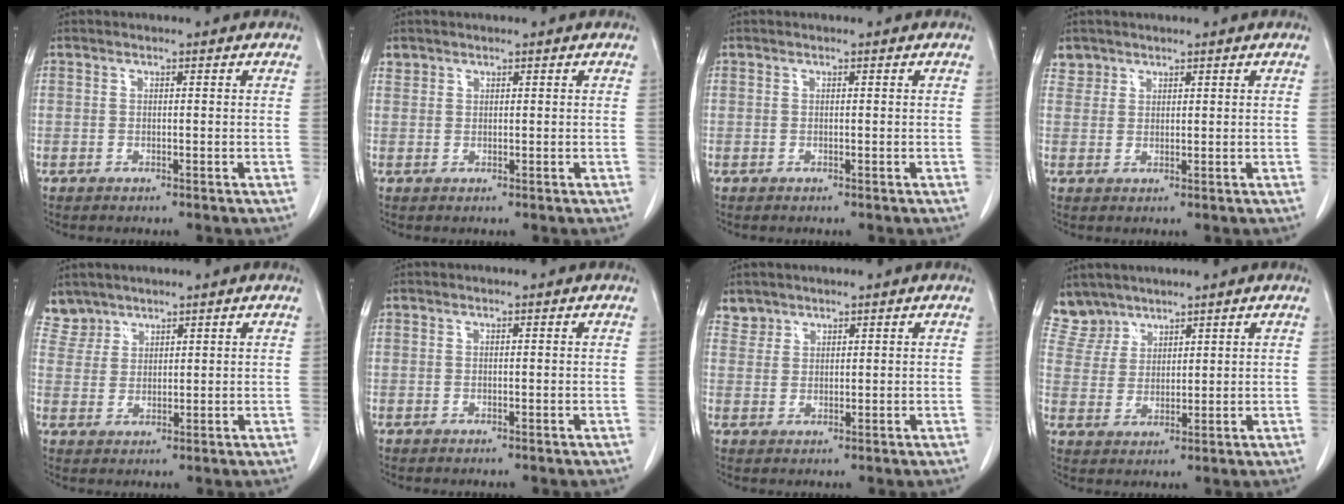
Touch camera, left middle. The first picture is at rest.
{"total": 1.0, "force": [0.8, 0.6, -0.1], "torque": [0.006, 0.006, 0.014]}
{"total": 0.0}
{"total": 2.1, "force": [1.6, 1.3, -0.4], "torque": [0.015, 0.006, 0.027]}
{"total": 4.0, "force": [3.5, 1.8, -0.6], "torque": [0.018, 0.006, 0.073]}
{"total": 0.0}
{"total": 2.2, "force": [1.9, 1.2, -0.4], "torque": [0.015, 0.007, 0.032]}
{"total": 5.2, "force": [4.6, 2.3, -0.5], "torque": [0.012, 0.002, 0.101]}